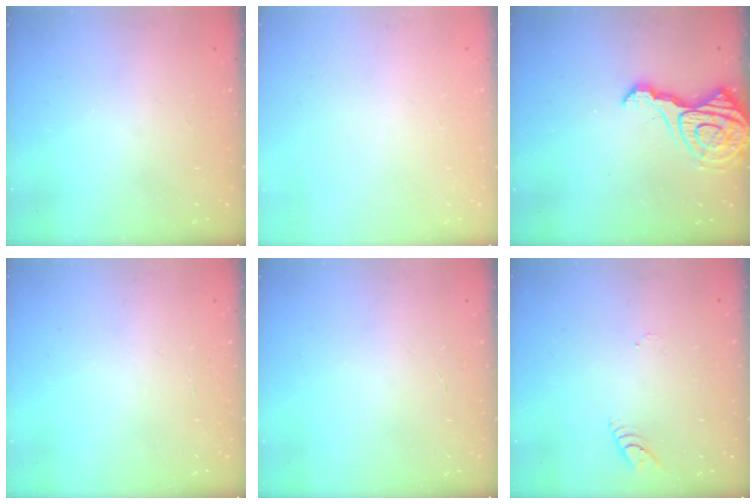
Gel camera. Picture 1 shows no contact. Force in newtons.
{"total": 0.0}
{"total": 13.1, "press": 13.0, "slide": 1.4}
{"total": 0.9, "press": 0.9, "slide": 0.1}
{"total": 3.5, "press": 3.5, "slide": 0.3}
{"total": 3.8, "press": 3.8, "slide": 0.3}